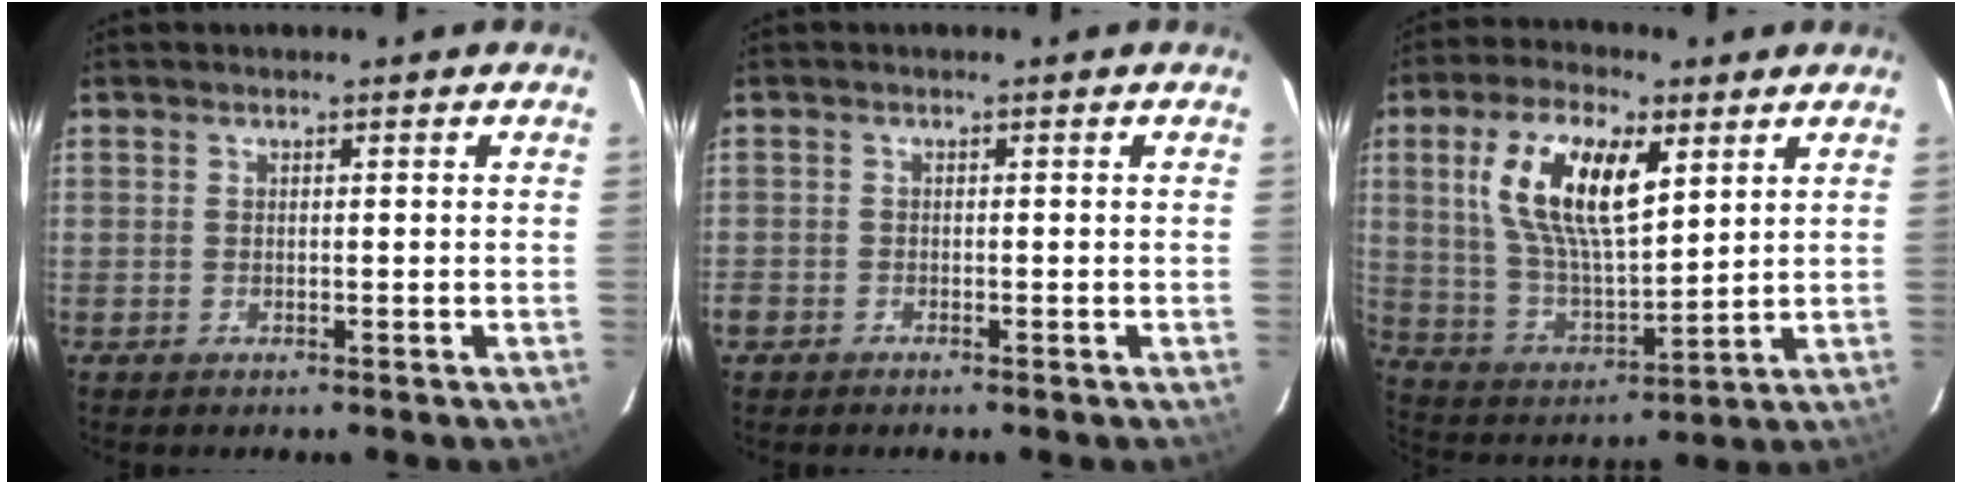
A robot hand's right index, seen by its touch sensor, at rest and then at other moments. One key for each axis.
{"total": 1.6, "fx": -1.1, "fy": 1.1, "fz": 0.2, "tx": -0.009, "ty": 0.002, "tz": -0.022}
{"total": 16.2, "fx": 6.0, "fy": 6.8, "fz": 13.4, "tx": -0.259, "ty": 0.012, "tz": 0.120}